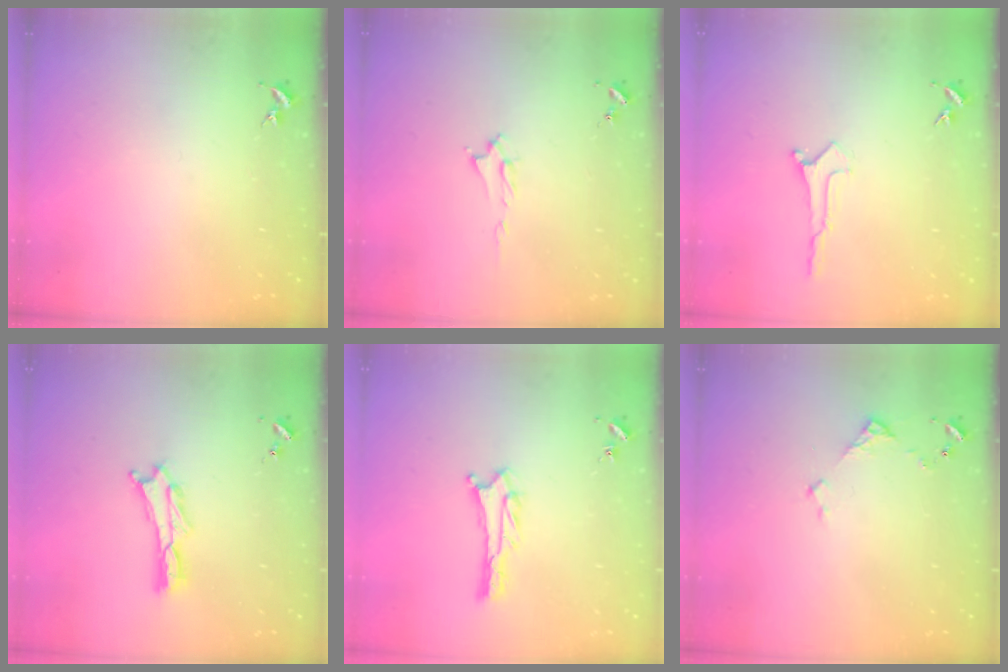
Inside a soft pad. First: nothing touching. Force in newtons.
{"total": 1.6, "press": 1.6, "slide": 0.2}
{"total": 0.0}
{"total": 1.1, "press": 1.1, "slide": 0.2}
{"total": 3.3, "press": 3.3, "slide": 0.3}
{"total": 3.5, "press": 3.5, "slide": 0.4}